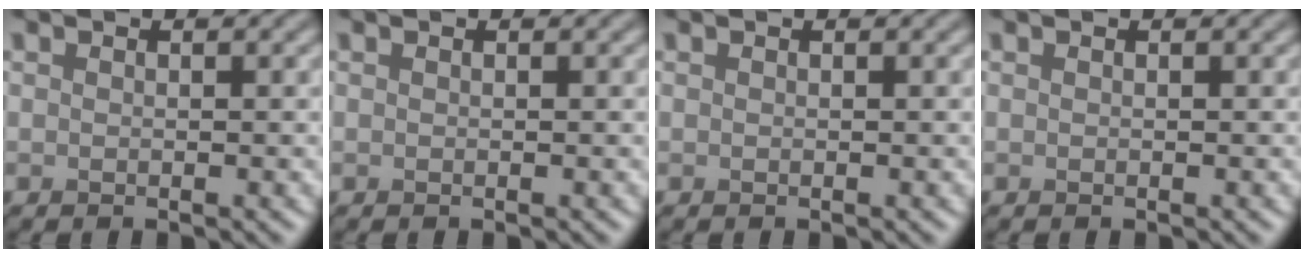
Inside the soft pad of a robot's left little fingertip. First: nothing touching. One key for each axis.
{"total": 0.0}
{"total": 0.0}
{"total": 0.0}